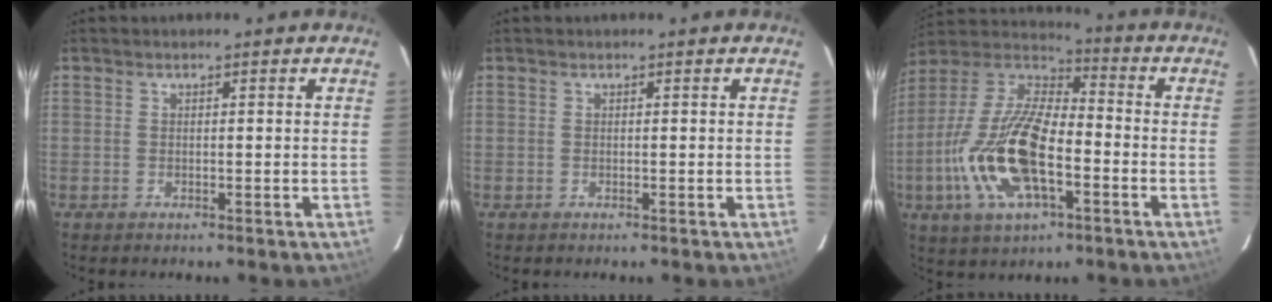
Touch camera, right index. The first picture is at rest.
{"total": 0.0}
{"total": 20.0, "force": [-6.0, 8.4, 17.1], "torque": [-0.362, -0.014, -0.116]}